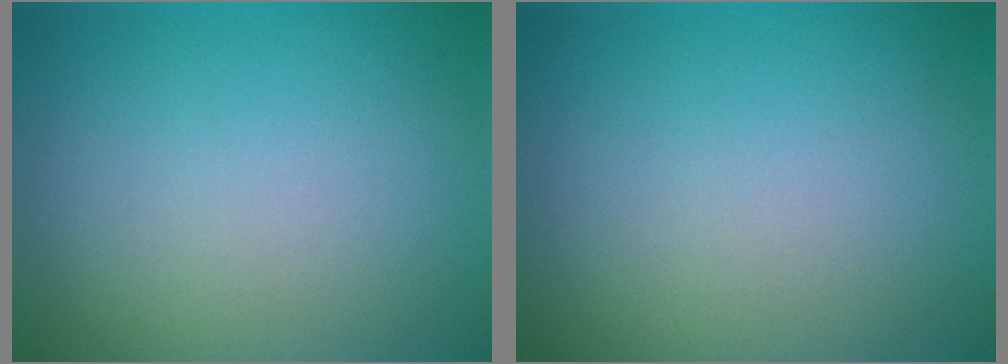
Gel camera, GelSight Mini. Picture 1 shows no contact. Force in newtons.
{"total": 0.0}